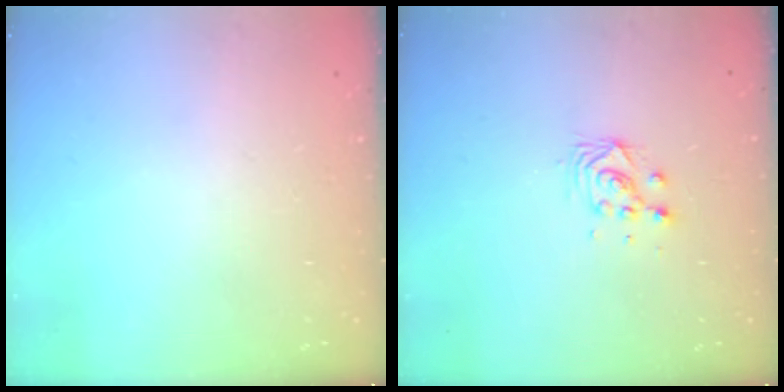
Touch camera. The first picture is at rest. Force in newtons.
{"total": 4.8, "press": 4.8, "slide": 0.3}